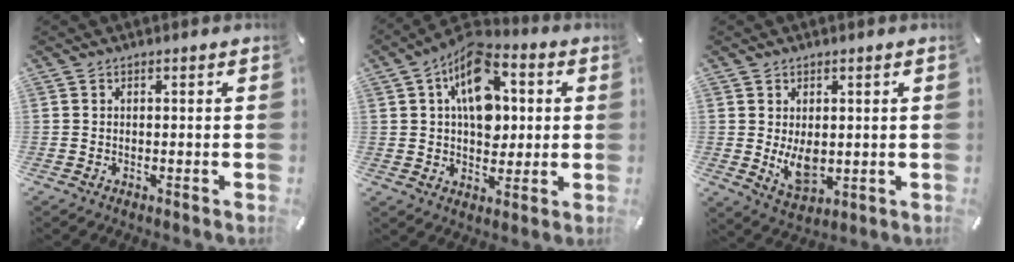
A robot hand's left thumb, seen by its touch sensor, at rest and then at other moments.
{"total": 14.6, "force": [3.7, 9.8, 10.3], "torque": [-0.165, -0.008, 0.063]}
{"total": 7.2, "force": [0.4, 4.7, 5.3], "torque": [-0.089, -0.009, 0.011]}